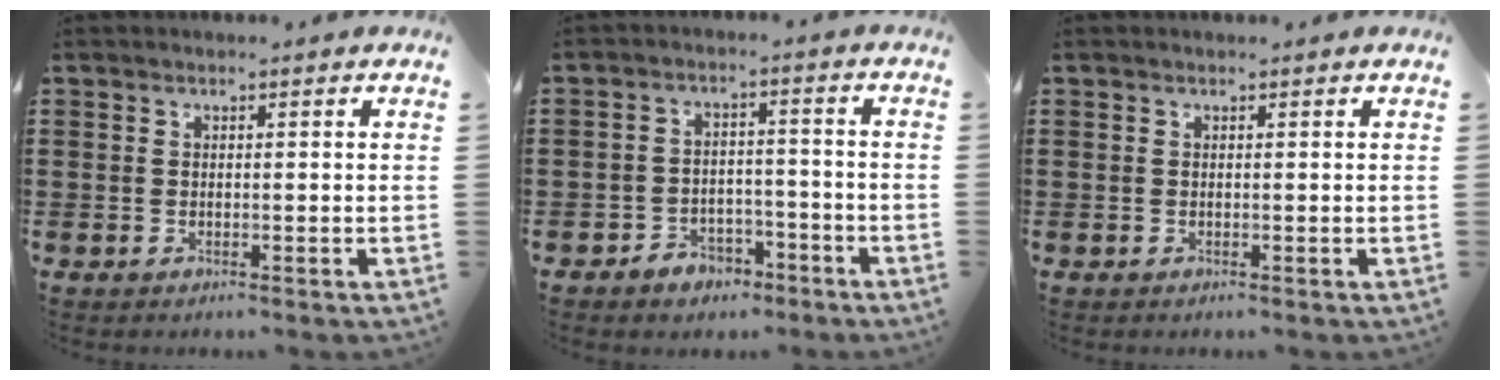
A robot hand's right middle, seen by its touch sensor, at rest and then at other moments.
{"total": 3.6, "force": [-3.1, 1.7, 0.5], "torque": [-0.014, 0.010, -0.064]}
{"total": 0.0}